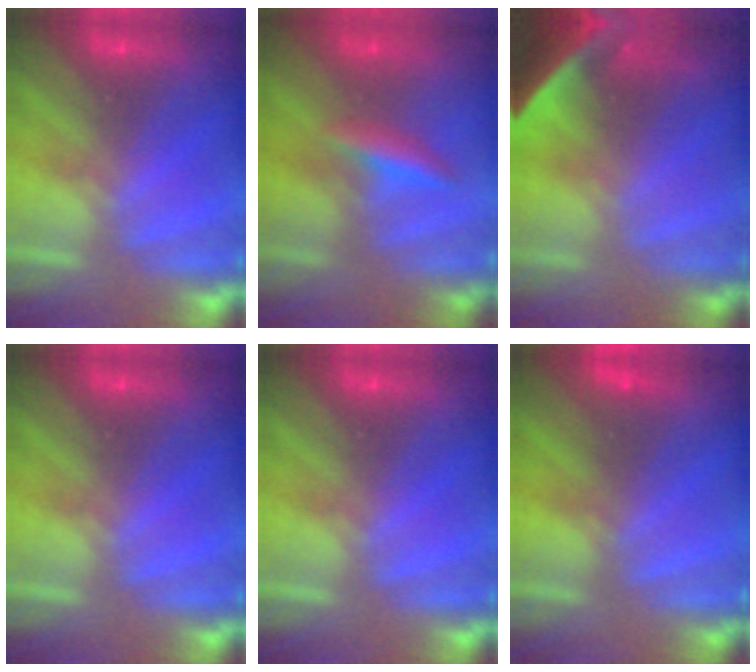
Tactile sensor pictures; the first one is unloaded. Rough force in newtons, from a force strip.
{"total": 2.4}
{"total": 7.8}
{"total": 0.0}
{"total": 0.0}
{"total": 2.4}